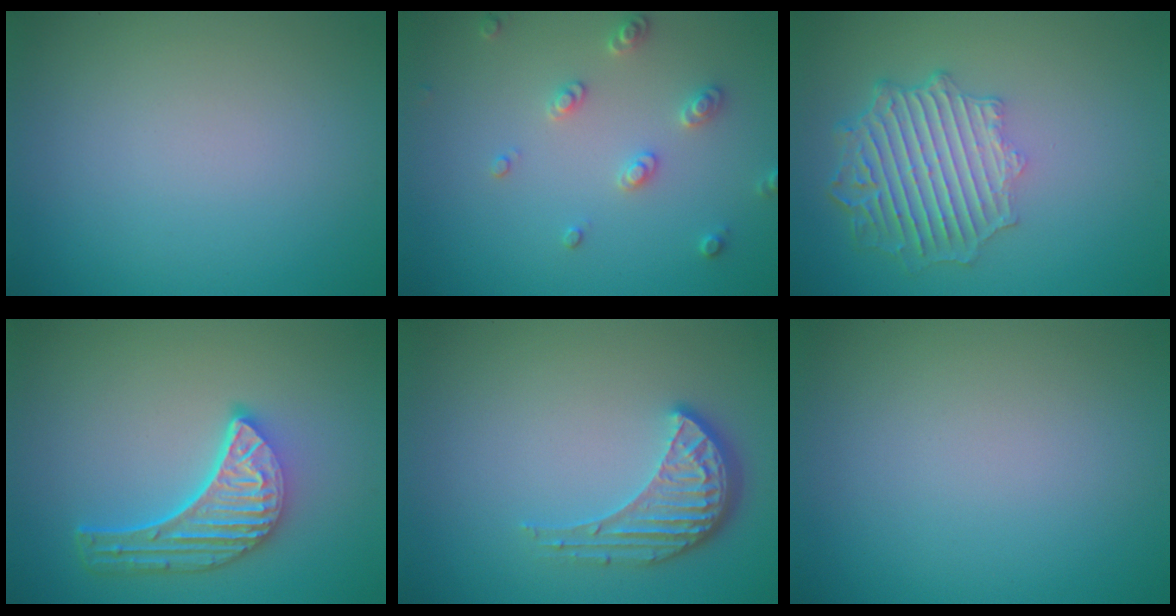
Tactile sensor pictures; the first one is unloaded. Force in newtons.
{"total": 2.5, "press": 2.4, "slide": 0.7}
{"total": 6.2, "press": 4.8, "slide": 3.9}
{"total": 5.7, "press": 4.2, "slide": 3.8}
{"total": 4.1, "press": 3.1, "slide": 2.7}
{"total": 0.0}